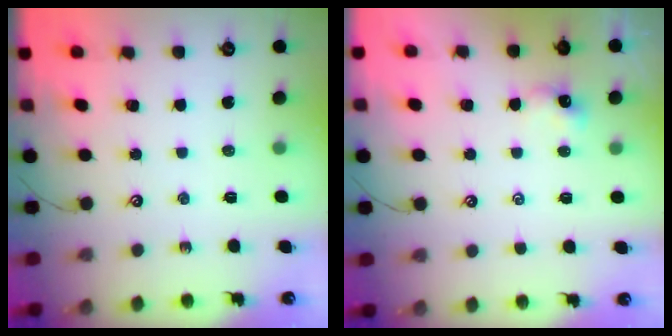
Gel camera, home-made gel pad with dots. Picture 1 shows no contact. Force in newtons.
{"total": 2.9, "press": 2.9, "slide": 0.1}